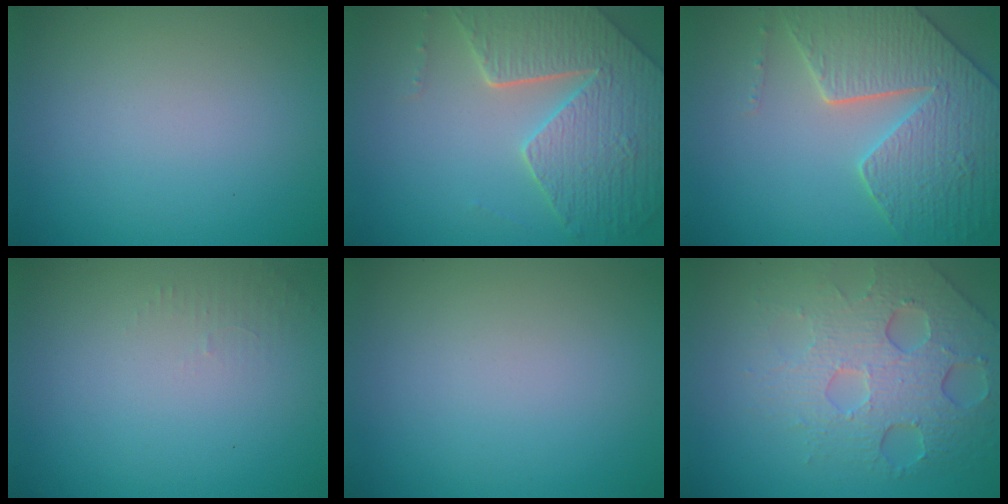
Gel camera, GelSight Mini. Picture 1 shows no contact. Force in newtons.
{"total": 7.3, "press": 5.5, "slide": 4.7}
{"total": 7.1, "press": 5.9, "slide": 4.0}
{"total": 1.0, "press": 0.9, "slide": 0.3}
{"total": 0.0}
{"total": 6.8, "press": 4.9, "slide": 4.7}